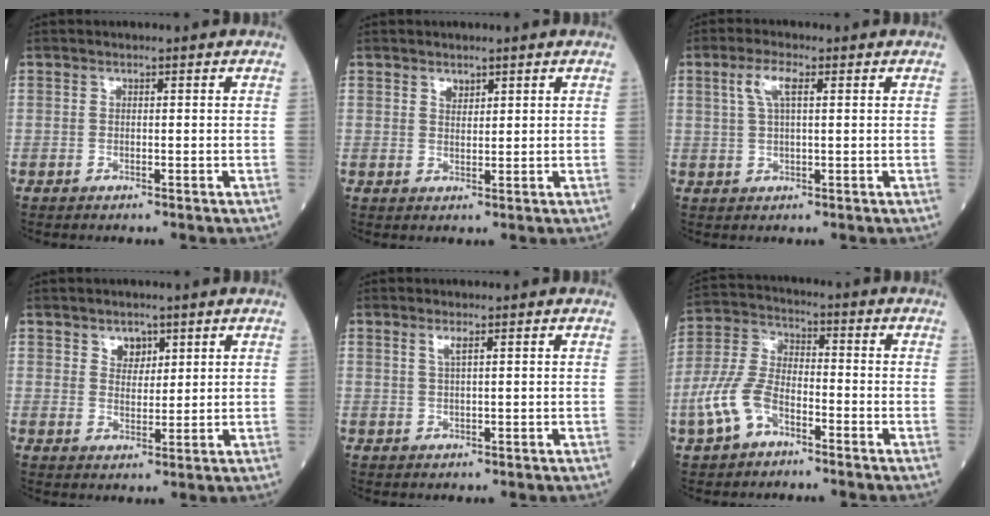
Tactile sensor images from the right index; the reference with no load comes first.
{"total": 1.6, "force": [1.2, 0.9, 0.7], "torque": [-0.010, -0.002, 0.022]}
{"total": 4.2, "force": [1.6, 1.0, 3.7], "torque": [-0.081, 0.011, 0.035]}
{"total": 3.2, "force": [2.0, 2.1, 1.4], "torque": [-0.020, 0.000, 0.037]}
{"total": 1.6, "force": [0.9, 0.0, 1.3], "torque": [-0.030, 0.000, 0.018]}
{"total": 8.8, "force": [-4.3, 4.7, 6.0], "torque": [-0.152, 0.012, -0.090]}